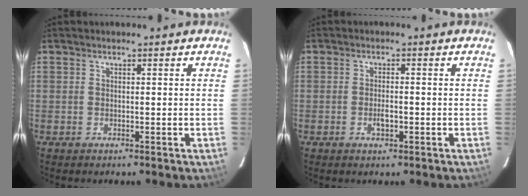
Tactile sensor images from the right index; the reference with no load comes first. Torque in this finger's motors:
{"motor_torque": [-0.06, 0.06, -0.06, -0.01]}